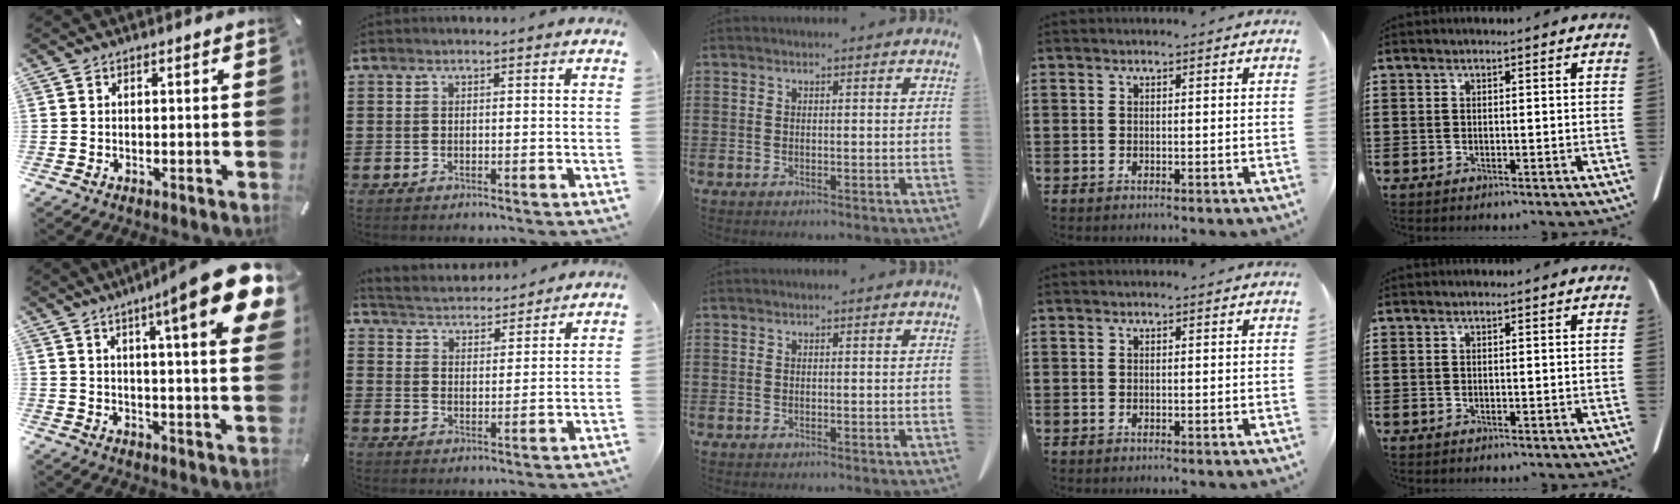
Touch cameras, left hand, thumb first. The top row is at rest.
{"thumb": {"total": 17.3, "force": [8.8, 2.1, 14.8], "torque": [-0.220, -0.049, 0.125]}, "index": {"total": 3.7, "force": [3.7, 0.4, -0.2], "torque": [-0.017, -0.024, 0.062]}}